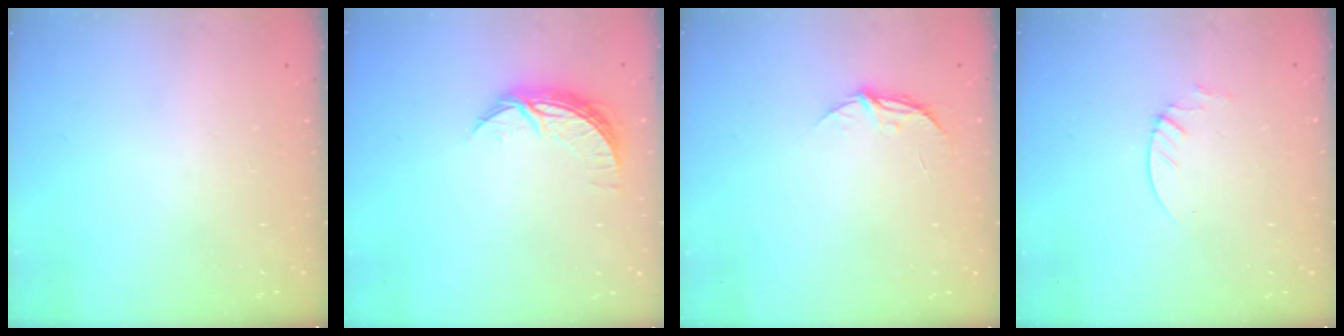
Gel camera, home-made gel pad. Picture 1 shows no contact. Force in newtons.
{"total": 7.6, "press": 7.6, "slide": 0.1}
{"total": 5.3, "press": 5.3, "slide": 0.5}
{"total": 1.9, "press": 1.9, "slide": 0.2}